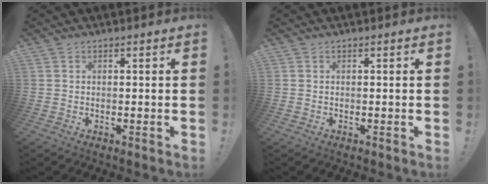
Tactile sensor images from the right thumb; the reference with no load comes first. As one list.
[{"total": 0.0}]